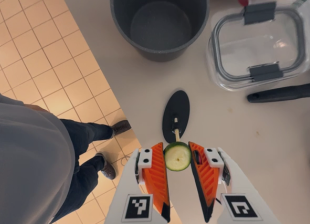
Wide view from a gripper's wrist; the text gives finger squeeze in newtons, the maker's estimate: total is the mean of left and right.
{"total": 9.2, "left": 8.9, "right": 9.5}